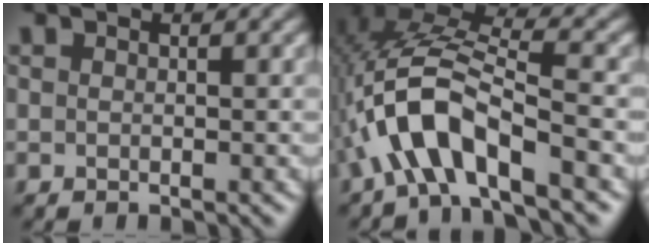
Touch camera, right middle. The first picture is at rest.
{"total": 8.1, "force": [-3.5, 3.1, 6.7], "torque": [-0.139, 0.014, -0.068]}